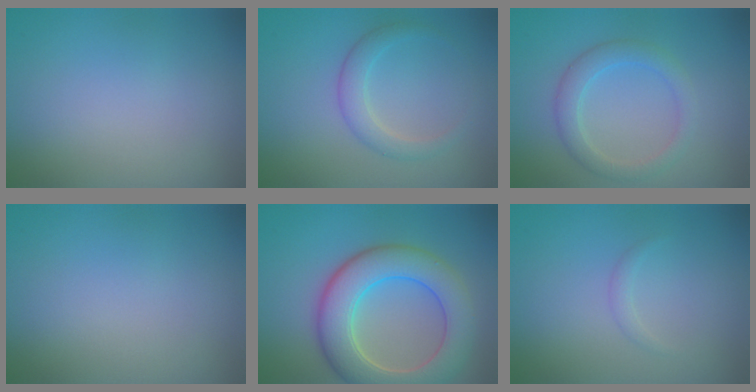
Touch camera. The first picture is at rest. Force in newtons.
{"total": 2.3, "press": 2.3, "slide": 0.0}
{"total": 2.8, "press": 2.8, "slide": 0.1}
{"total": 0.0}
{"total": 8.3, "press": 8.3, "slide": 0.7}
{"total": 0.8, "press": 0.8, "slide": 0.0}